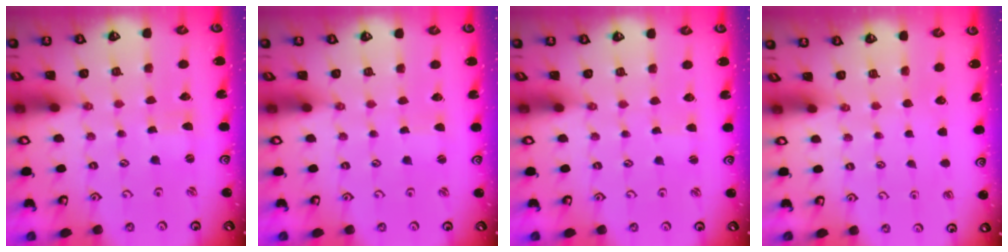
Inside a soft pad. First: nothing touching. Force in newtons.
{"total": 0.0}
{"total": 0.9, "press": 0.9, "slide": 0.2}
{"total": 0.0}